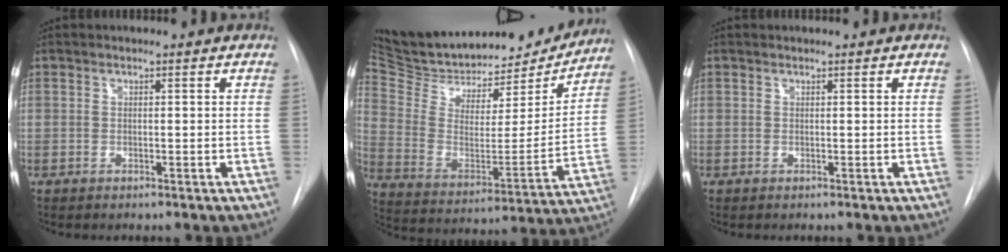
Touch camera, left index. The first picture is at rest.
{"total": 25.8, "force": [23.6, 8.3, 6.5], "torque": [-0.123, -0.035, 0.354]}
{"total": 0.0}